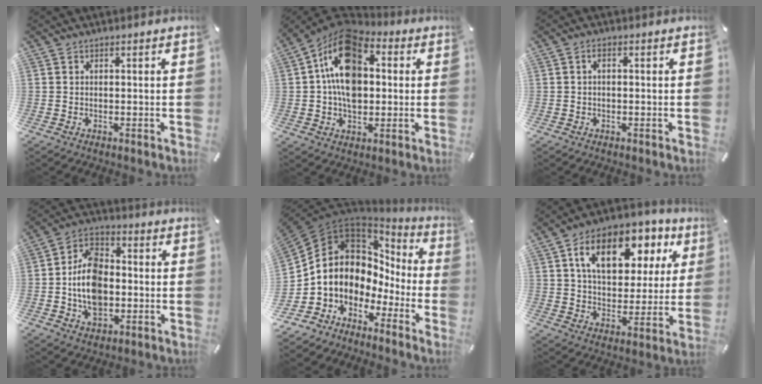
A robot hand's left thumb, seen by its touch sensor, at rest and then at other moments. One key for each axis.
{"total": 16.2, "fx": 2.3, "fy": 11.3, "fz": 11.4, "tx": -0.216, "ty": -0.005, "tz": 0.037}
{"total": 1.2, "fx": 0.1, "fy": 0.6, "fz": 1.1, "tx": -0.022, "ty": 0.004, "tz": 0.001}
{"total": 13.1, "fx": -2.0, "fy": 9.5, "fz": 8.9, "tx": -0.176, "ty": 0.015, "tz": -0.034}
{"total": 9.1, "fx": 1.1, "fy": 7.9, "fz": 4.2, "tx": -0.107, "ty": -0.049, "tz": 0.011}
{"total": 17.0, "fx": 7.7, "fy": 10.5, "fz": 10.9, "tx": -0.178, "ty": -0.015, "tz": 0.133}